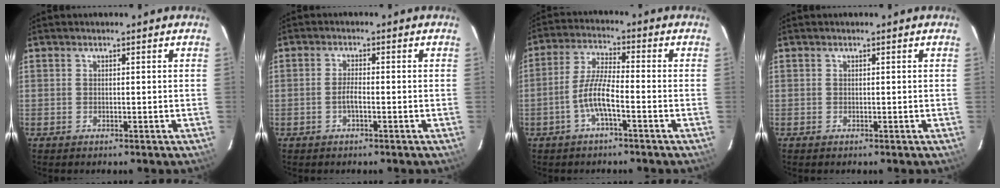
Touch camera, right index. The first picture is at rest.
{"total": 1.8, "force": [-0.8, 0.3, 1.6], "torque": [-0.032, 0.000, -0.017]}
{"total": 6.2, "force": [-2.8, 0.8, 5.4], "torque": [-0.118, 0.005, -0.055]}
{"total": 0.0}